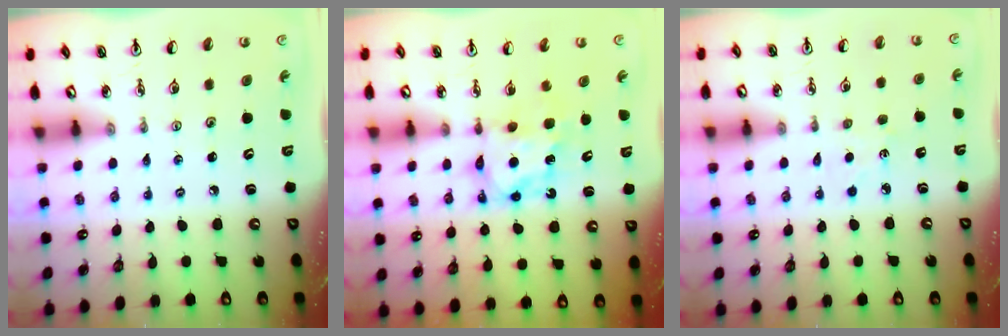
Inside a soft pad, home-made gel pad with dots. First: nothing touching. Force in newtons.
{"total": 6.7, "press": 6.7, "slide": 0.5}
{"total": 2.9, "press": 2.9, "slide": 0.4}